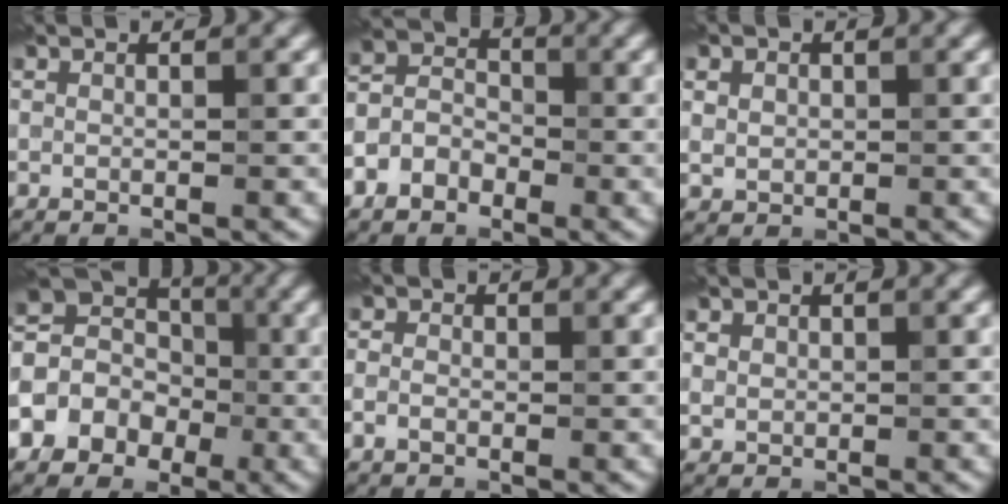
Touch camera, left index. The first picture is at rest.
{"total": 4.1, "force": [-1.9, 3.1, 1.9], "torque": [-0.029, 0.002, -0.044]}
{"total": 2.8, "force": [1.0, 2.3, 1.3], "torque": [-0.029, 0.010, 0.019]}
{"total": 9.8, "force": [-2.2, 8.6, 4.2], "torque": [-0.092, 0.011, -0.068]}
{"total": 1.7, "force": [-0.4, 1.4, 0.9], "torque": [-0.015, 0.000, -0.015]}
{"total": 1.8, "force": [0.8, 1.5, 0.7], "torque": [-0.015, 0.001, 0.020]}